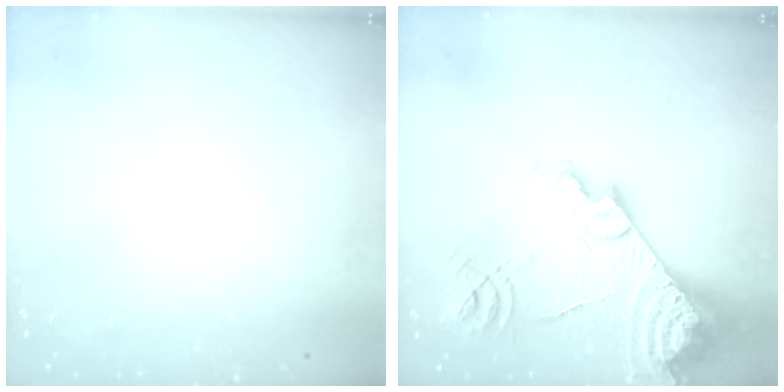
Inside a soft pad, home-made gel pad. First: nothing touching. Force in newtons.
{"total": 22.8, "press": 22.6, "slide": 2.5}